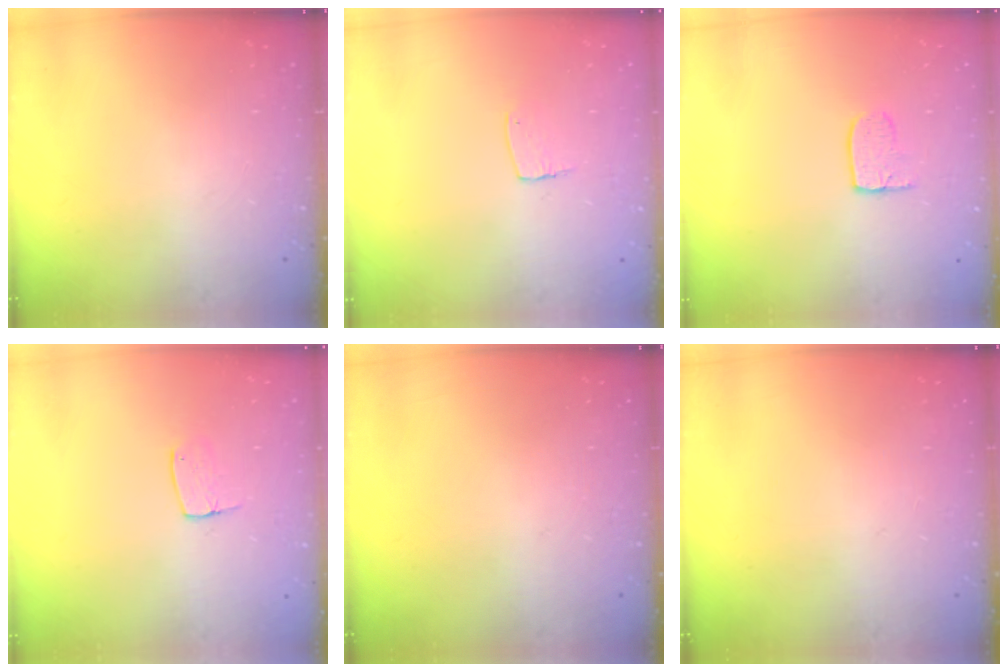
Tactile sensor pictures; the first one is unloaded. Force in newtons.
{"total": 5.1, "press": 5.1, "slide": 0.4}
{"total": 4.9, "press": 4.9, "slide": 0.3}
{"total": 6.5, "press": 6.5, "slide": 0.4}
{"total": 0.0}
{"total": 0.0}